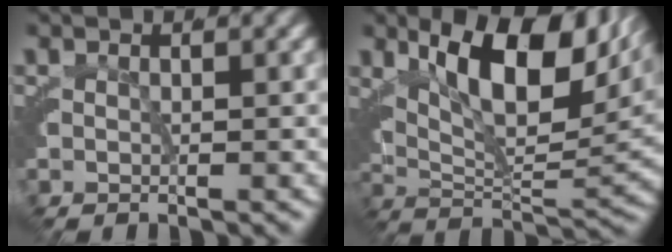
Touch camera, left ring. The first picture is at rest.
{"total": 10.8, "force": [5.8, 3.8, 8.3], "torque": [-0.120, 0.016, 0.086]}